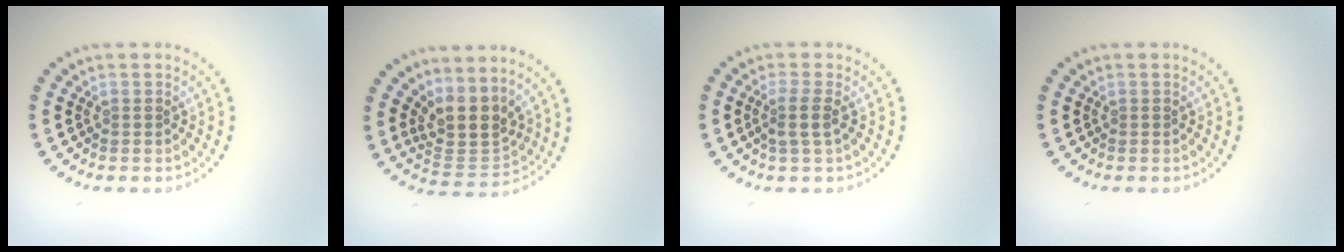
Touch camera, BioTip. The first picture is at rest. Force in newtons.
{"total": 3.9, "press": 3.0, "slide": 2.6}
{"total": 1.8, "press": 1.4, "slide": 1.1}
{"total": 0.0}